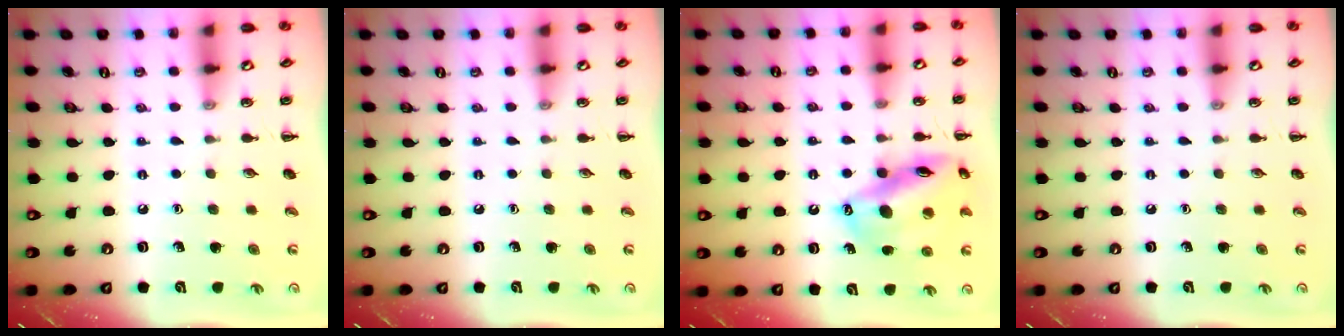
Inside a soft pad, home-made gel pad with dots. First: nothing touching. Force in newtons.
{"total": 0.0}
{"total": 16.5, "press": 16.1, "slide": 3.4}
{"total": 0.0}